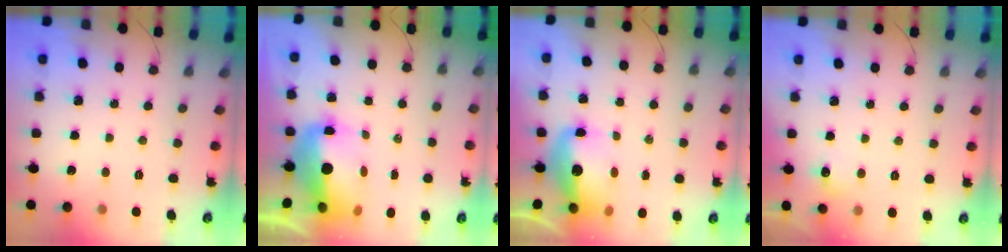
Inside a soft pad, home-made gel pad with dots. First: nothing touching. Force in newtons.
{"total": 11.8, "press": 11.5, "slide": 2.5}
{"total": 12.8, "press": 12.4, "slide": 3.2}
{"total": 5.4, "press": 5.2, "slide": 1.3}